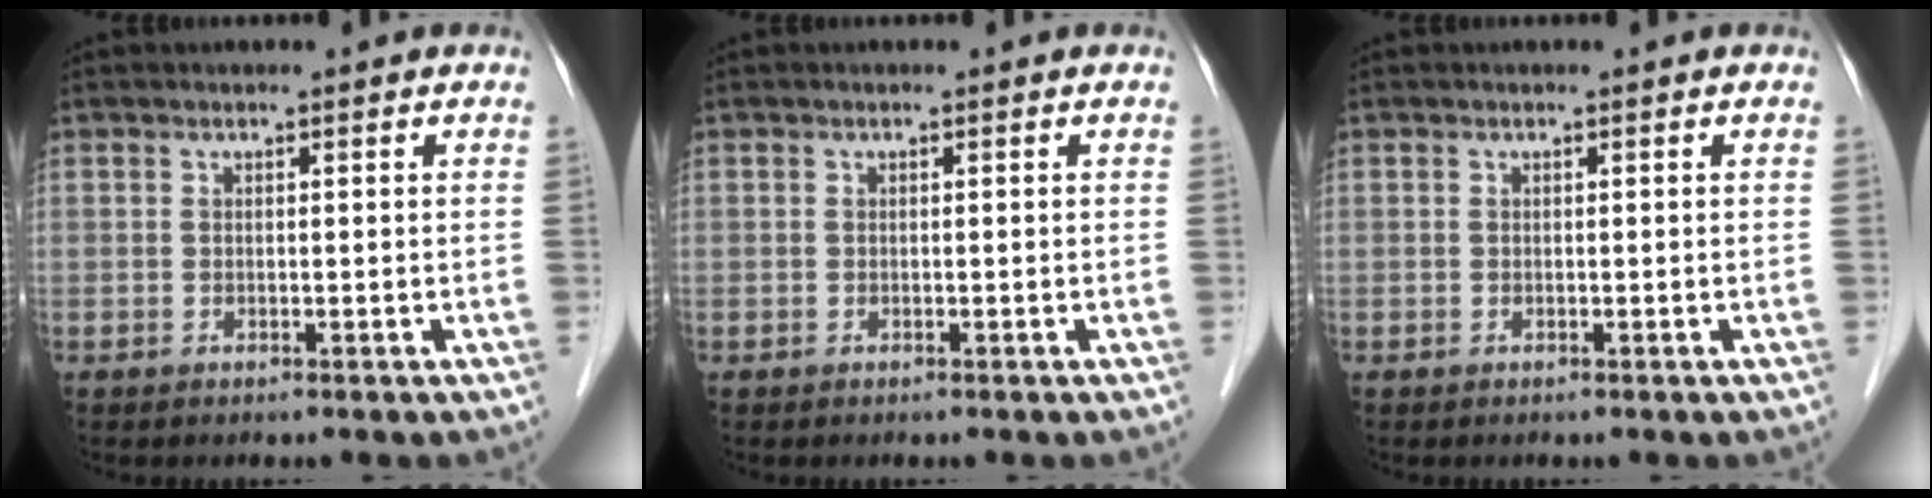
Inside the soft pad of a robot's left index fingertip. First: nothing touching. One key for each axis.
{"total": 0.0}
{"total": 0.0}